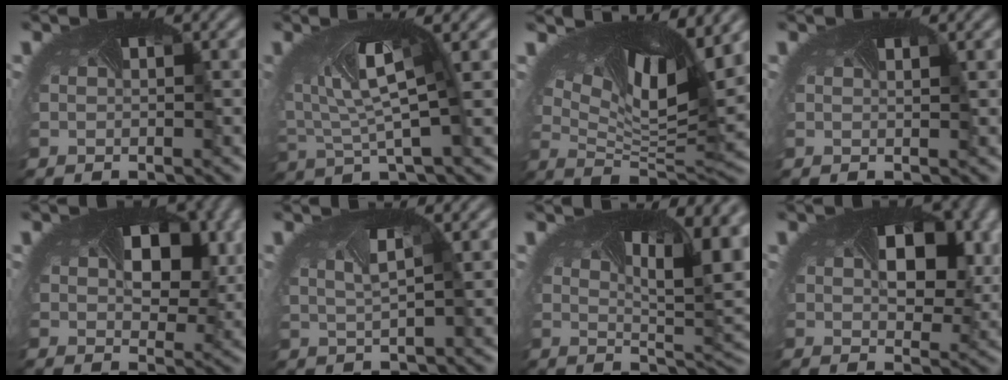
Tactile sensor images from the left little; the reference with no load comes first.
{"total": 4.8, "force": [1.5, 1.5, 4.3], "torque": [-0.104, 0.002, 0.024]}
{"total": 12.4, "force": [6.0, 4.2, 10.1], "torque": [-0.190, 0.004, 0.098]}
{"total": 0.0}
{"total": 6.0, "force": [1.5, 4.0, 4.3], "torque": [-0.074, -0.003, 0.021]}
{"total": 1.7, "force": [0.7, 0.7, 1.3], "torque": [-0.033, 0.007, 0.013]}
{"total": 10.8, "force": [3.4, 4.4, 9.3], "torque": [-0.131, 0.004, 0.045]}
{"total": 6.6, "force": [1.5, 4.1, 5.0], "torque": [-0.085, -0.004, 0.022]}